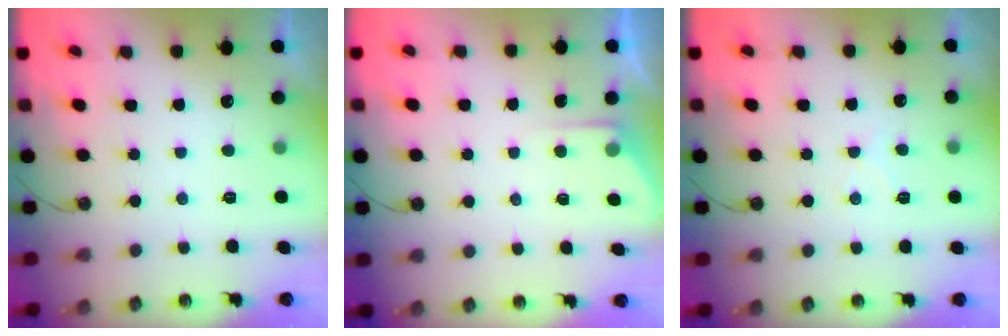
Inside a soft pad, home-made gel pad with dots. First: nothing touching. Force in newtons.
{"total": 4.4, "press": 4.4, "slide": 0.4}
{"total": 5.7, "press": 5.7, "slide": 0.7}